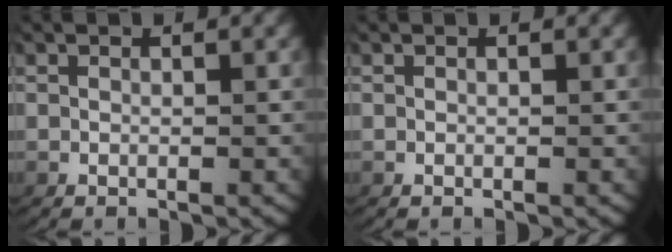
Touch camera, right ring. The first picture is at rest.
{"total": 0.0}